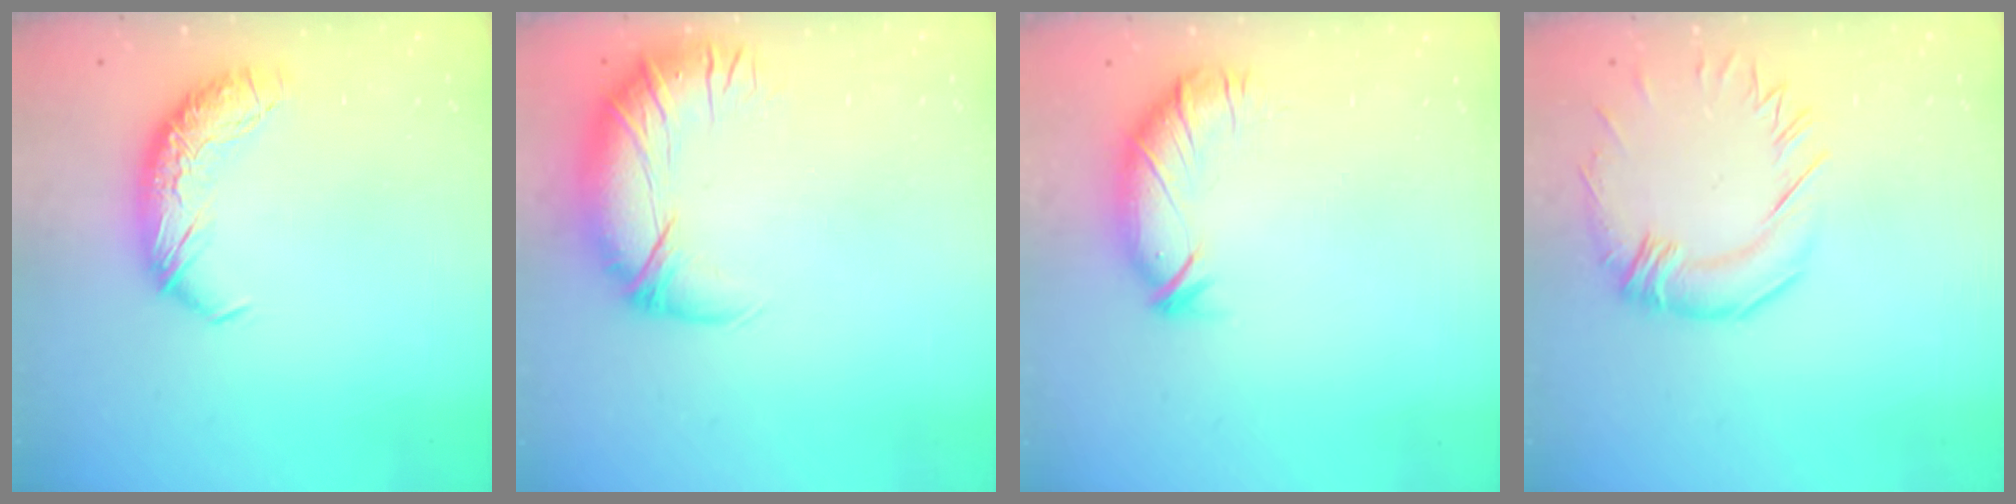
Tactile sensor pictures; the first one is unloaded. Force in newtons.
{"total": 3.0, "press": 0.1, "slide": 3.0}
{"total": 2.9, "press": 2.3, "slide": 1.7}
{"total": 1.5, "press": 0.9, "slide": 1.1}